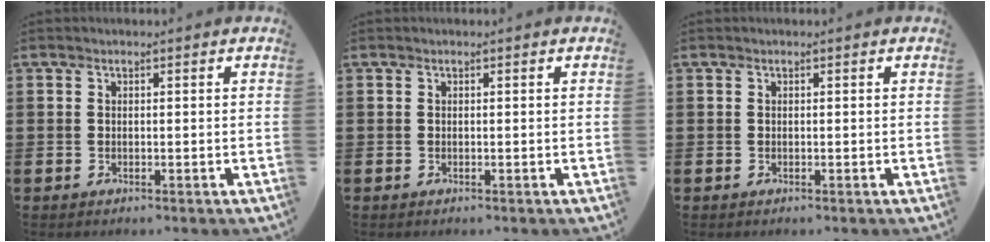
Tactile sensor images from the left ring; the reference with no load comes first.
{"total": 0.0}
{"total": 0.0}